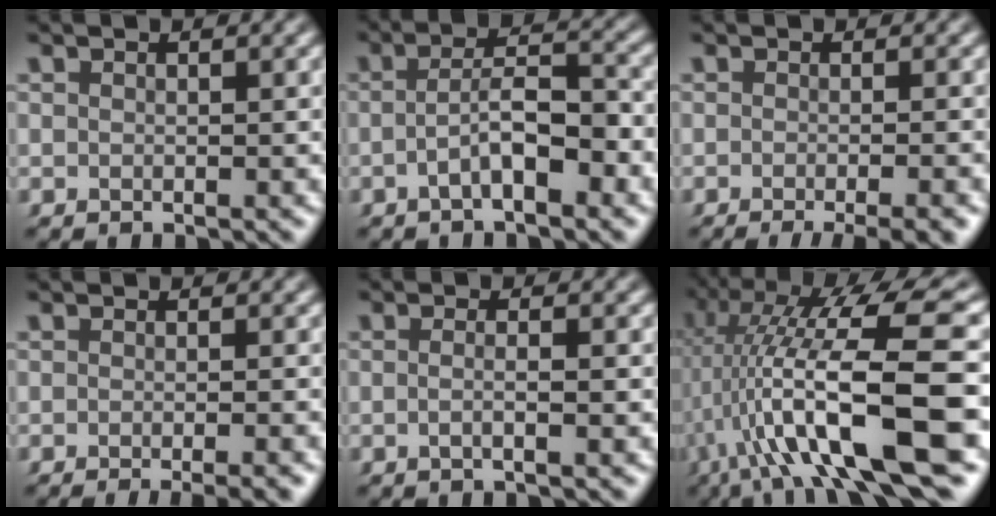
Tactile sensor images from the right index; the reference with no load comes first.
{"total": 3.8, "force": [-2.5, 0.9, 2.8], "torque": [-0.040, 0.001, -0.043]}
{"total": 5.4, "force": [-4.1, 1.3, 3.2], "torque": [-0.029, -0.001, -0.062]}
{"total": 3.6, "force": [-2.8, 0.6, 2.2], "torque": [-0.015, 0.002, -0.044]}
{"total": 1.6, "force": [-0.9, -0.2, 1.4], "torque": [-0.030, 0.002, -0.018]}
{"total": 13.8, "force": [-0.2, 5.0, 12.9], "torque": [-0.201, 0.011, -0.003]}